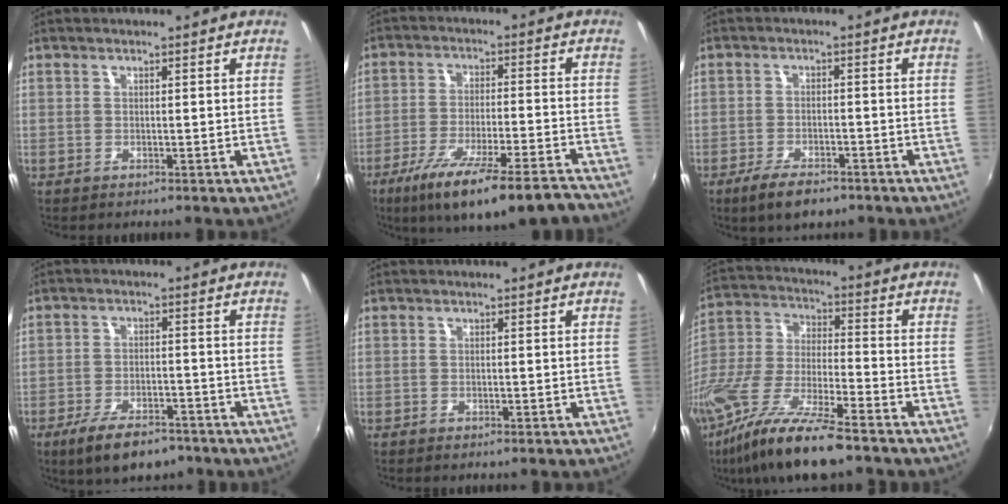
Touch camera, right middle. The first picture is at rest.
{"total": 16.8, "force": [-13.2, 2.0, 10.3], "torque": [-0.191, -0.046, -0.209]}
{"total": 7.3, "force": [-5.4, 2.6, 4.1], "torque": [-0.100, -0.020, -0.091]}
{"total": 10.3, "force": [-7.5, 4.1, 5.7], "torque": [-0.130, -0.021, -0.121]}
{"total": 0.9, "force": [-0.8, 0.3, 0.3], "torque": [-0.006, 0.000, -0.010]}
{"total": 19.1, "force": [-13.2, 4.0, 13.3], "torque": [-0.270, -0.036, -0.249]}